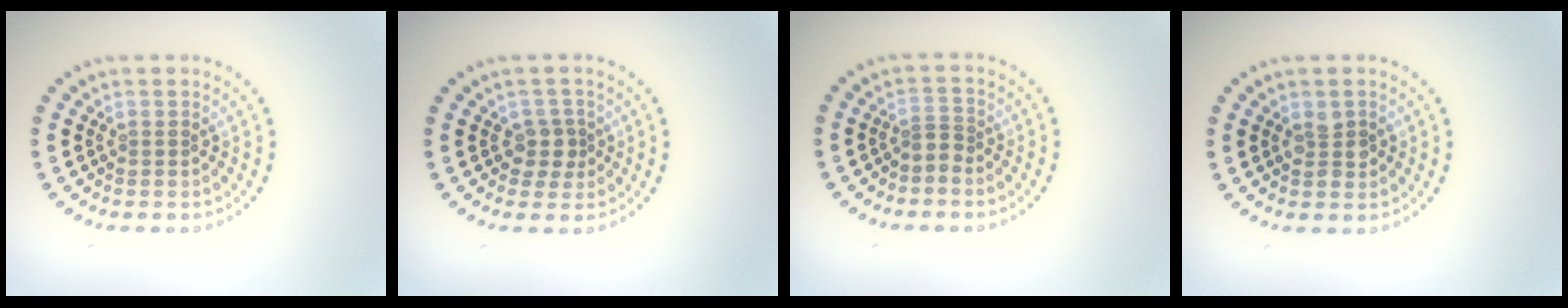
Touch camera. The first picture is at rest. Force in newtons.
{"total": 2.0, "press": 1.7, "slide": 1.1}
{"total": 1.2, "press": 0.8, "slide": 0.9}
{"total": 1.4, "press": 1.4, "slide": 0.1}